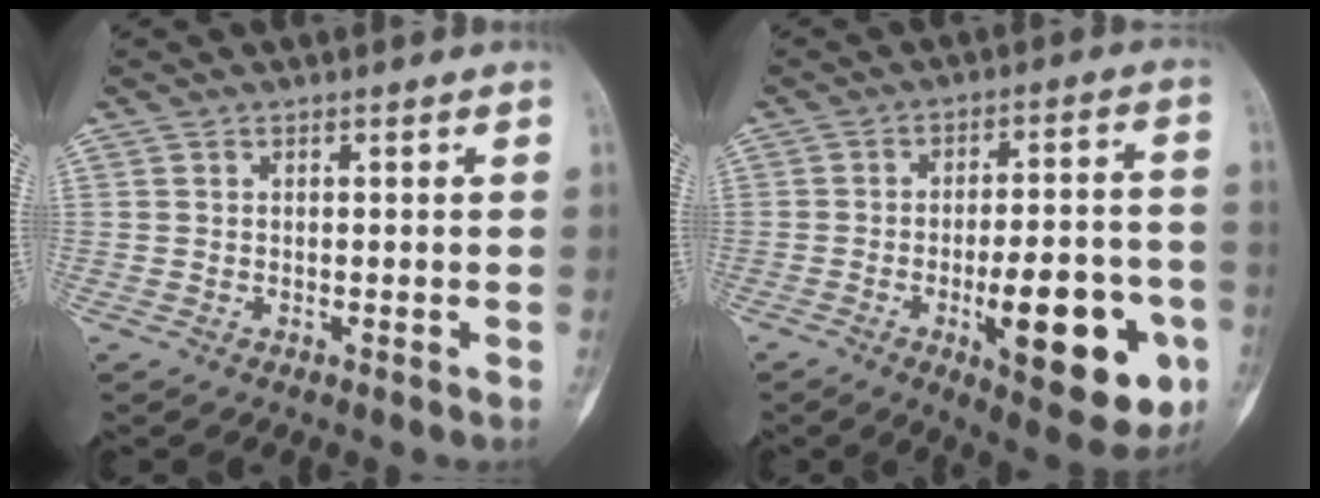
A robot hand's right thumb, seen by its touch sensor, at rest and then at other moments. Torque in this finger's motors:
{"motor_torque": [1.94, 1.76, 1.06, -1.08, 0.34]}